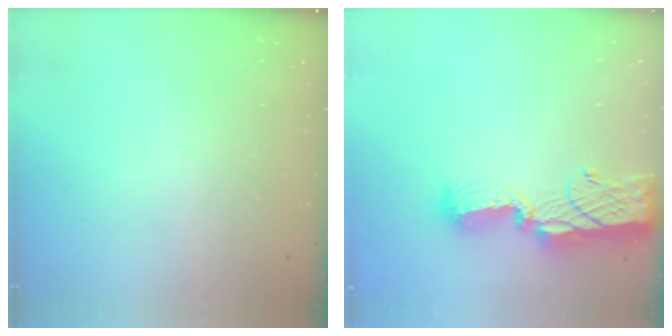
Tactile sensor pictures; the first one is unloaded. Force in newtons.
{"total": 14.4, "press": 14.3, "slide": 1.7}